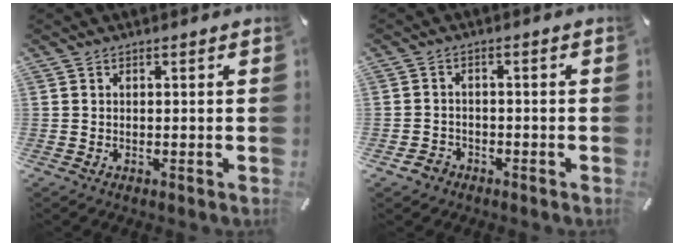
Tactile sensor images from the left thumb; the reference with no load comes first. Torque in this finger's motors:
{"motor_torque": [-0.05, 0.05, 0.01, 0.01, 0.00]}